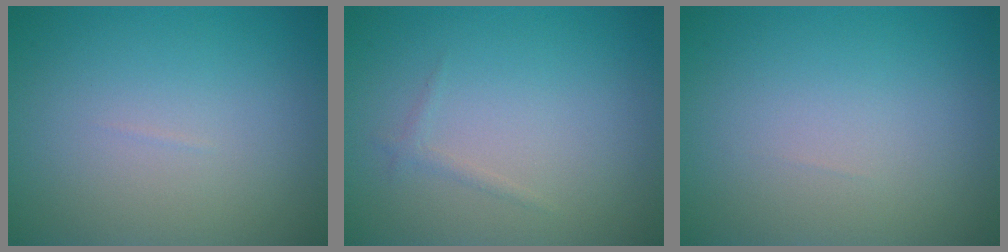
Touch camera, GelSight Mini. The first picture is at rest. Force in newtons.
{"total": 0.7, "press": 0.7, "slide": 0.0}
{"total": 0.0}